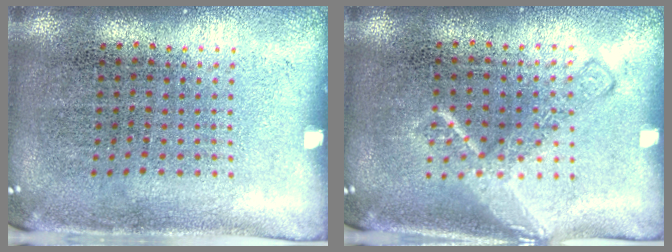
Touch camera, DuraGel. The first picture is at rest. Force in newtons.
{"total": 2.1, "press": 2.1, "slide": 0.3}